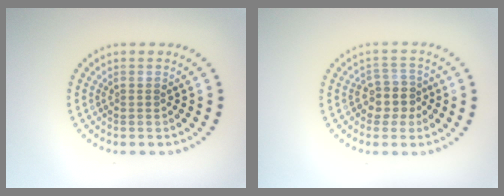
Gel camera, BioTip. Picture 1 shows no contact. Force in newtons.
{"total": 2.6, "press": 2.2, "slide": 1.4}